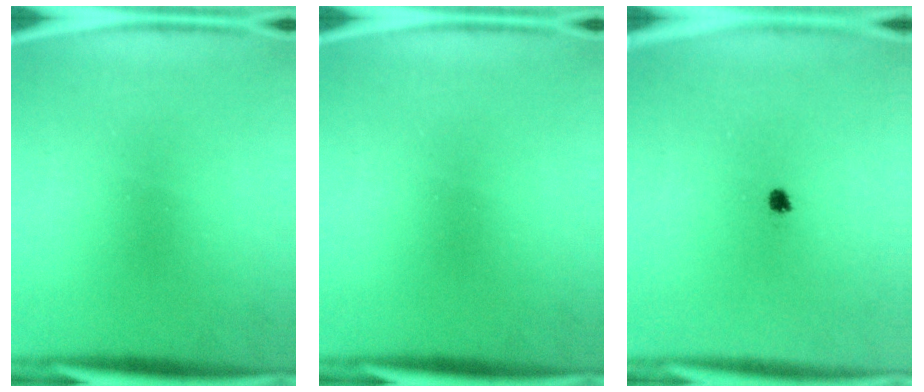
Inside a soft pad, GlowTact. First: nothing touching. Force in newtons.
{"total": 0.0}
{"total": 1.3}